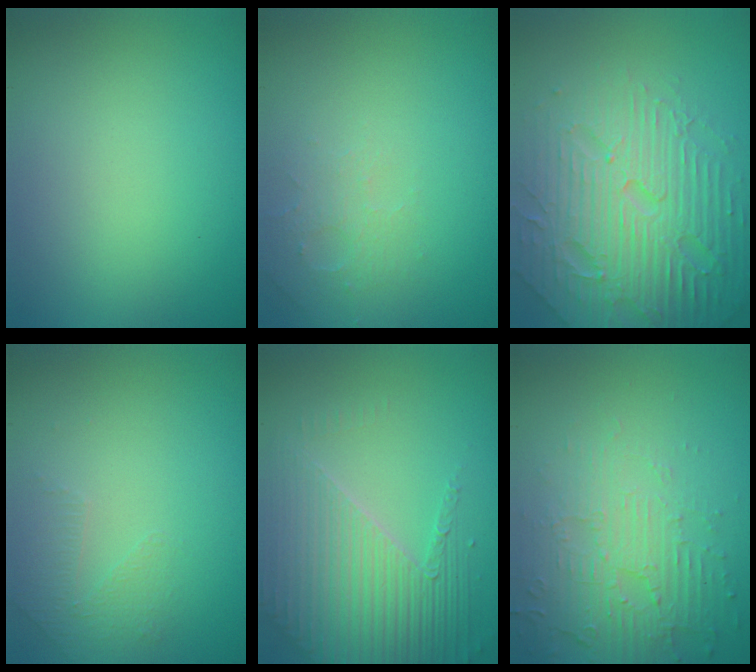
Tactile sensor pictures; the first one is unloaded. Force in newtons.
{"total": 1.8, "press": 1.7, "slide": 0.4}
{"total": 7.3, "press": 7.1, "slide": 1.5}
{"total": 1.4, "press": 0.8, "slide": 1.1}
{"total": 4.6, "press": 4.1, "slide": 2.0}
{"total": 5.7, "press": 3.7, "slide": 4.3}